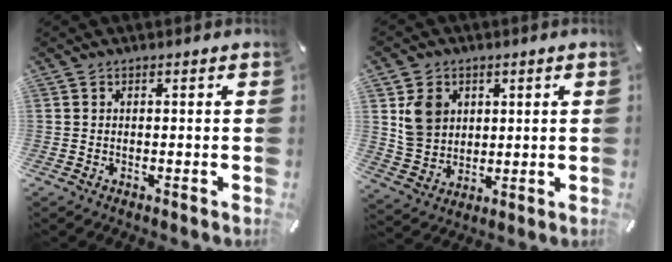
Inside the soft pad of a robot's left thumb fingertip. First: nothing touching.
{"total": 8.4, "force": [3.0, 7.5, 2.2], "torque": [-0.052, -0.002, 0.061]}